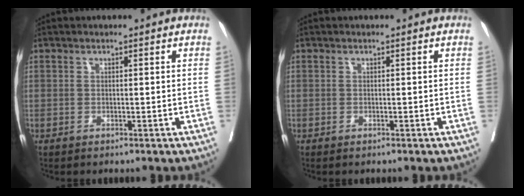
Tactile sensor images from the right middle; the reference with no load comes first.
{"total": 0.0}